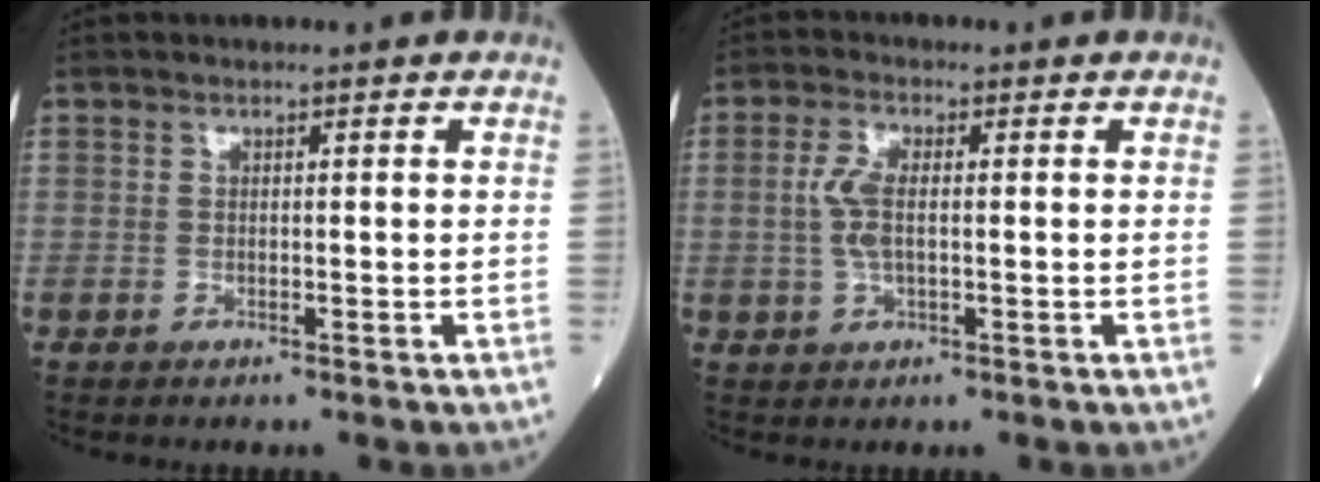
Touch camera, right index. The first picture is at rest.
{"total": 4.3, "force": [0.1, 1.5, 4.0], "torque": [-0.099, 0.004, 0.001]}